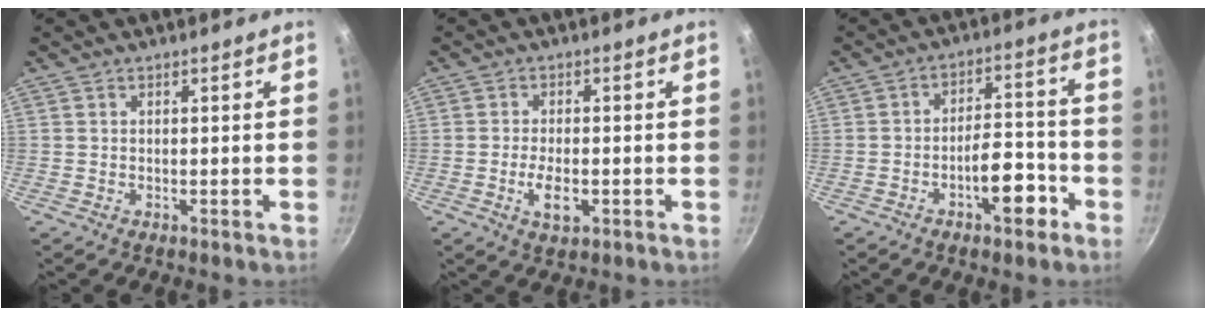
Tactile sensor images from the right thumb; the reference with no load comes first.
{"total": 4.8, "force": [-1.4, 2.3, 3.9], "torque": [-0.074, 0.003, -0.026]}
{"total": 9.0, "force": [-4.5, 3.7, 6.9], "torque": [-0.080, 0.046, -0.064]}